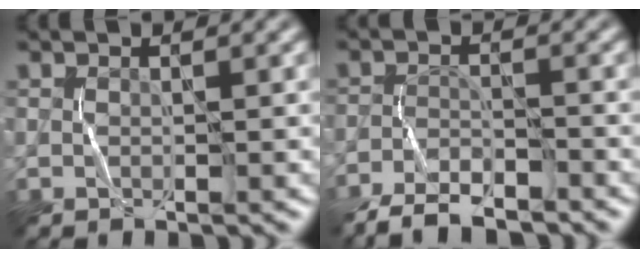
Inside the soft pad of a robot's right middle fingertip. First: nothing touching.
{"total": 5.1, "force": [-4.6, 1.1, 2.0], "torque": [-0.027, -0.009, -0.087]}